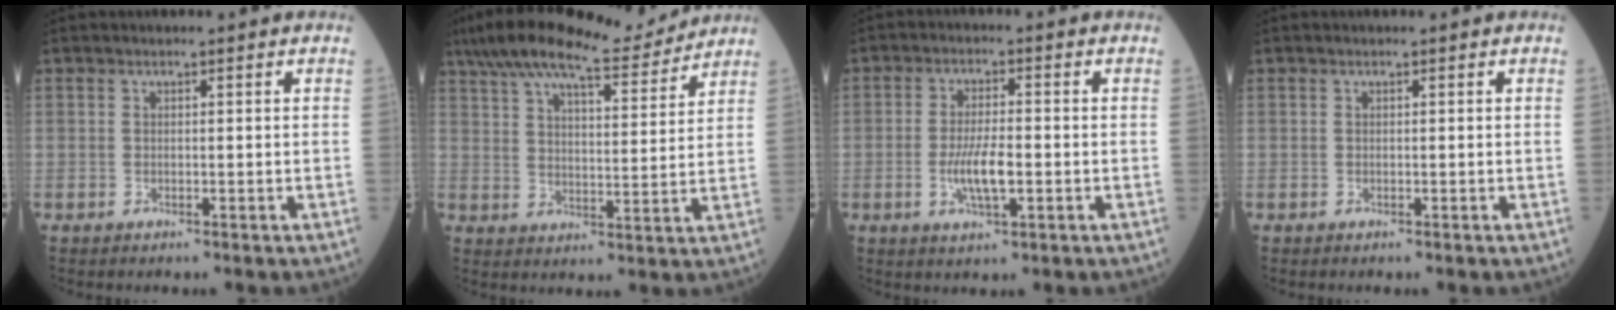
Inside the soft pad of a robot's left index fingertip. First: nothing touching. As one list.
[{"total": 15.2, "force": [13.6, 2.0, 6.5], "torque": [-0.122, 0.018, 0.212]}, {"total": 5.7, "force": [-1.6, 1.4, 5.3], "torque": [-0.107, -0.009, -0.029]}, {"total": 0.0}]